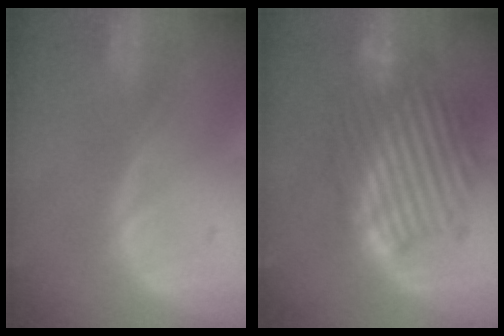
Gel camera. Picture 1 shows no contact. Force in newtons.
{"total": 10.0, "press": 10.0, "slide": 0.5}